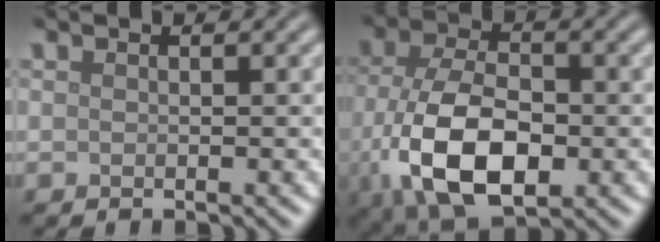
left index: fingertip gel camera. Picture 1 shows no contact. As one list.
[{"total": 10.9, "force": [-3.0, 6.2, 8.5], "torque": [-0.189, -0.019, -0.056]}]